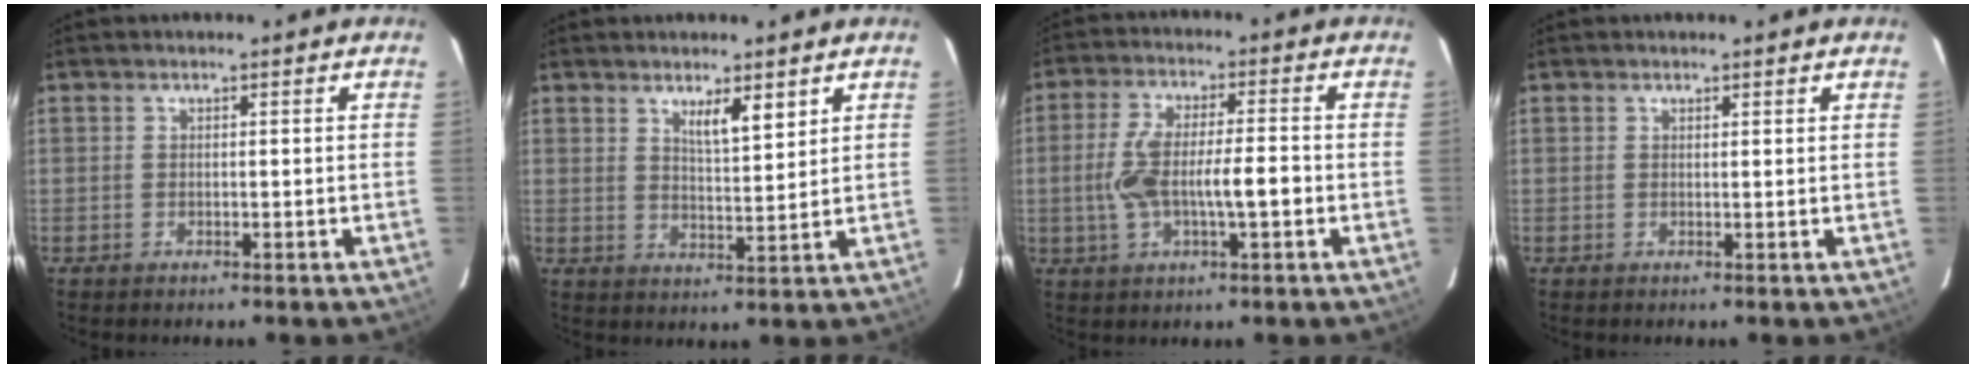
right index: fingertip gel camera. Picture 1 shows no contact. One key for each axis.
{"total": 4.6, "fx": 2.9, "fy": 0.8, "fz": 3.4, "tx": -0.061, "ty": -0.006, "tz": 0.052}
{"total": 9.3, "fx": -1.4, "fy": 2.3, "fz": 8.9, "tx": -0.178, "ty": 0.016, "tz": -0.023}
{"total": 0.8, "fx": 0.7, "fy": 0.1, "fz": 0.3, "tx": -0.008, "ty": 0.004, "tz": 0.009}